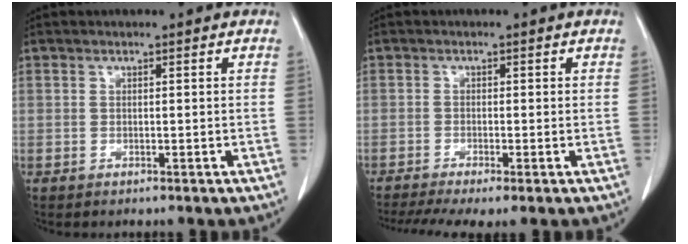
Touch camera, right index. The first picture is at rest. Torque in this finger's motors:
{"motor_torque": [1.09, -1.05, 0.31, 0.11]}